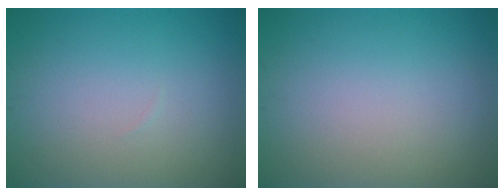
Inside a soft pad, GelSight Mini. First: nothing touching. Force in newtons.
{"total": 0.0}